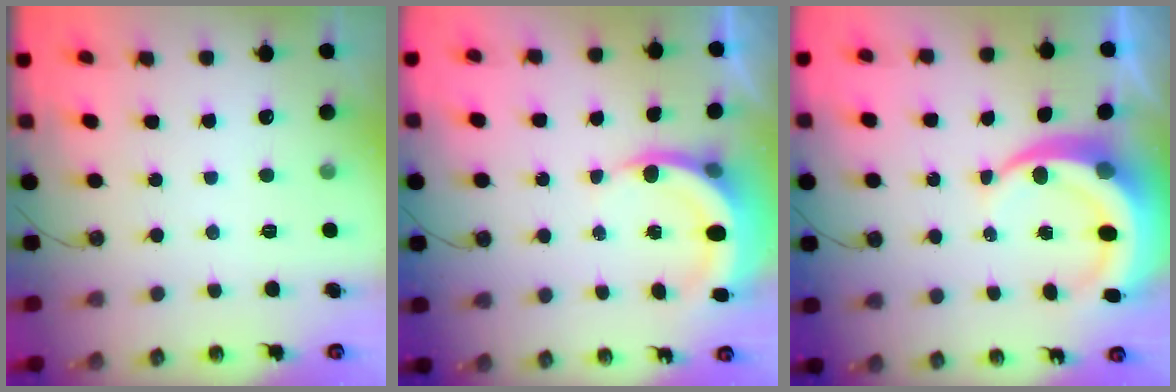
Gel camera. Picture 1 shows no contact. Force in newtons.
{"total": 6.4, "press": 6.1, "slide": 1.9}
{"total": 10.8, "press": 10.7, "slide": 1.3}